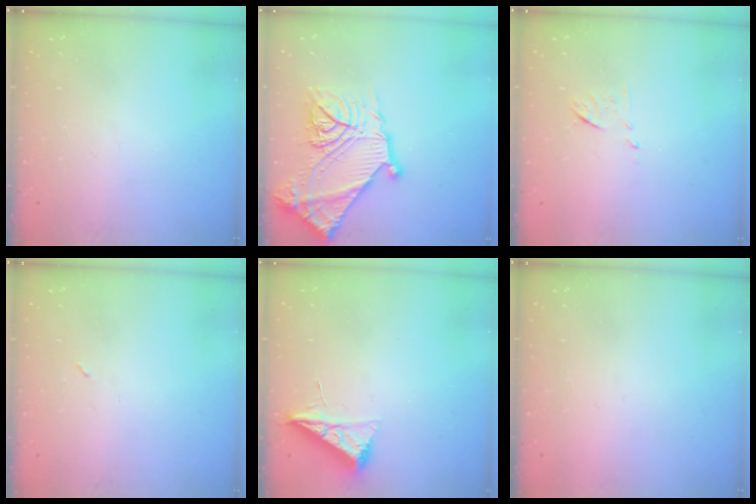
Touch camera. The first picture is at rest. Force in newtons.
{"total": 23.5, "press": 23.4, "slide": 1.6}
{"total": 5.9, "press": 5.9, "slide": 0.5}
{"total": 2.2, "press": 2.1, "slide": 0.9}
{"total": 7.0, "press": 6.9, "slide": 0.8}
{"total": 1.5, "press": 1.5, "slide": 0.1}